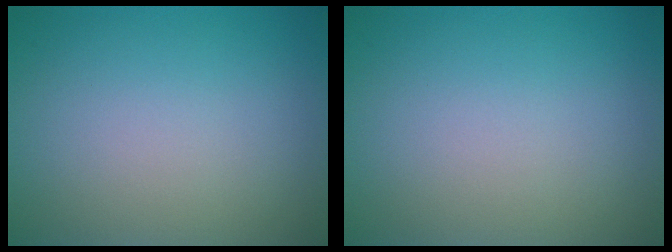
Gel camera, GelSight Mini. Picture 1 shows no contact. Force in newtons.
{"total": 0.0}